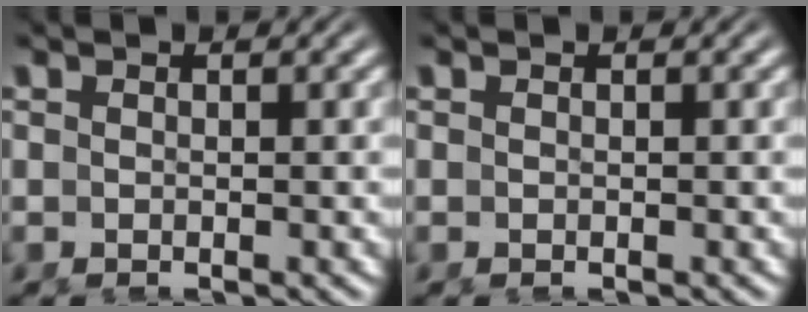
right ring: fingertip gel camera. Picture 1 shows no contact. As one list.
[{"total": 0.0}]